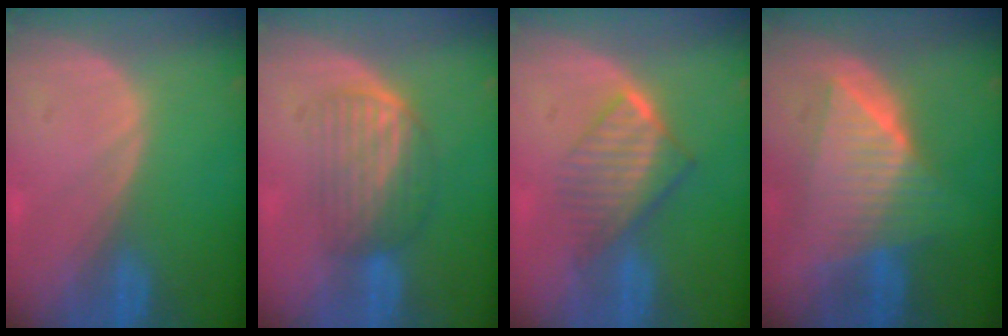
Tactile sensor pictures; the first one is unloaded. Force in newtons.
{"total": 5.8, "press": 5.5, "slide": 2.0}
{"total": 6.7, "press": 6.1, "slide": 2.8}
{"total": 8.7, "press": 8.7, "slide": 0.4}